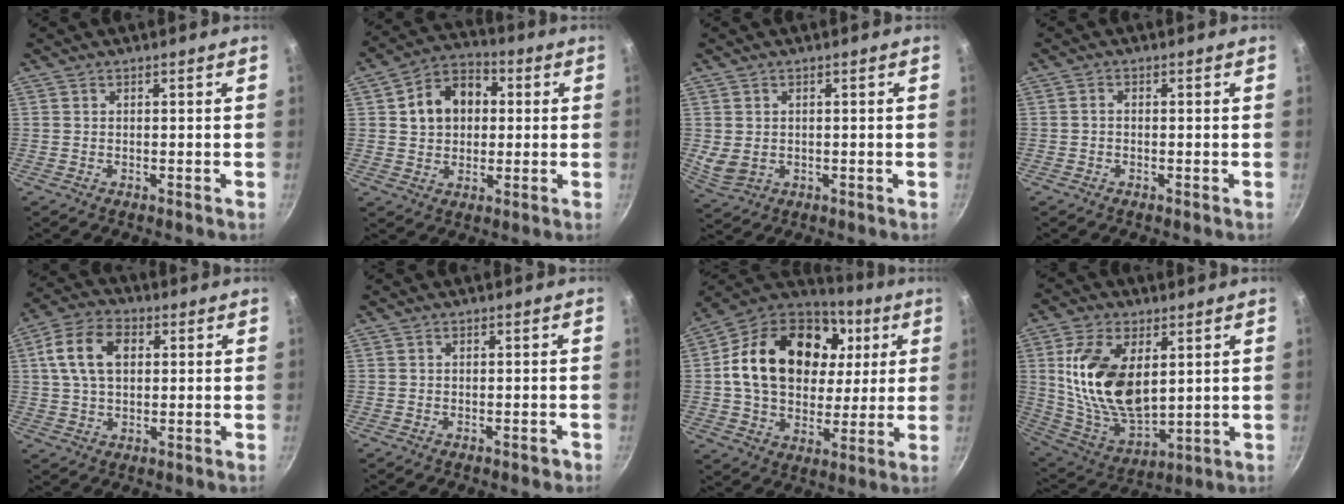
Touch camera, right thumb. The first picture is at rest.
{"total": 11.6, "force": [2.1, 9.0, 7.1], "torque": [-0.088, 0.019, 0.024]}
{"total": 3.9, "force": [0.4, 3.1, 2.4], "torque": [-0.046, -0.006, 0.020]}
{"total": 0.9, "force": [-0.2, 0.7, 0.6], "torque": [-0.011, 0.005, -0.004]}
{"total": 11.2, "force": [2.6, 7.3, 8.1], "torque": [-0.138, 0.013, 0.036]}
{"total": 1.1, "force": [-0.5, 0.7, 0.7], "torque": [-0.002, 0.012, -0.002]}
{"total": 26.4, "force": [6.0, 19.0, 17.3], "torque": [-0.285, 0.014, 0.099]}
{"total": 18.8, "force": [4.1, 10.7, 14.9], "torque": [-0.265, -0.028, 0.094]}